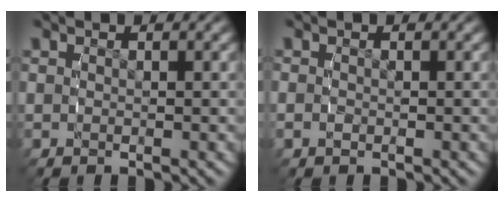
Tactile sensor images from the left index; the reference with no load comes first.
{"total": 1.1, "force": [-0.5, 1.0, 0.2], "torque": [-0.019, -0.008, -0.004]}